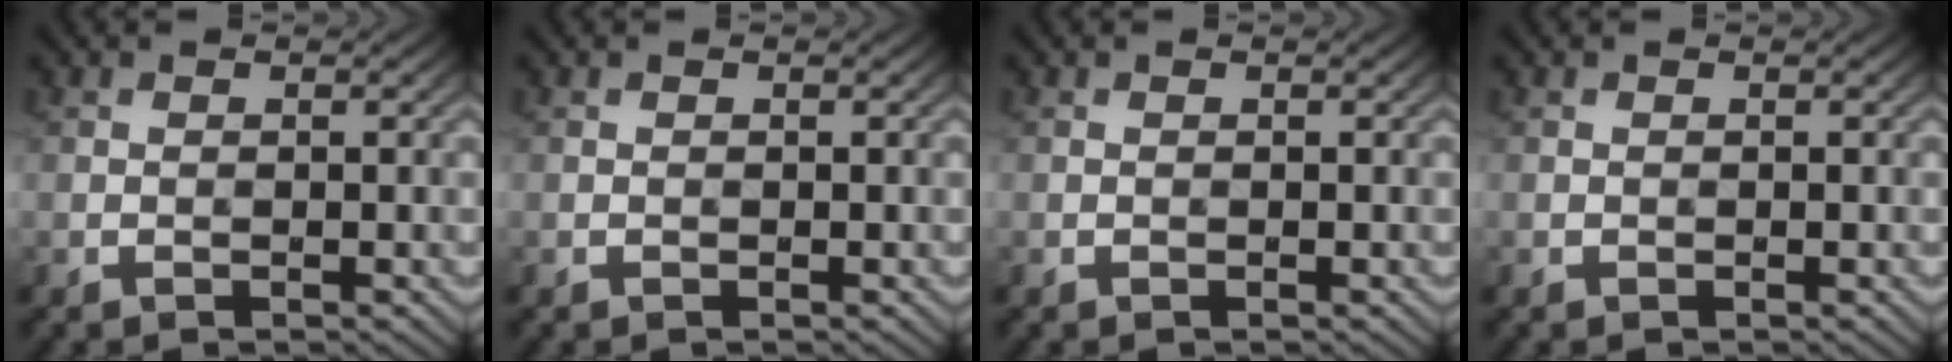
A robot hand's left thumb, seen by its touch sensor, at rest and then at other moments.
{"total": 0.0}
{"total": 0.0}
{"total": 0.0}